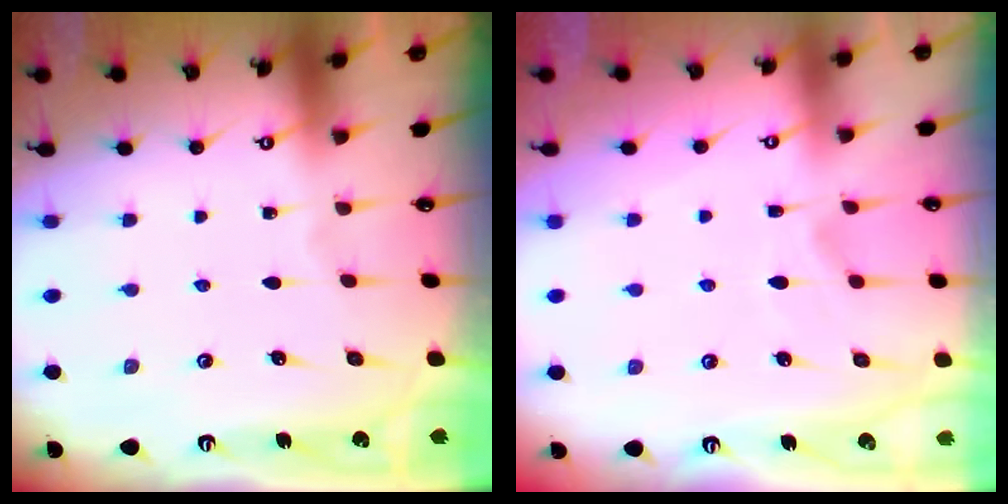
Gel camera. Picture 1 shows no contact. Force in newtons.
{"total": 2.2, "press": 1.9, "slide": 1.2}